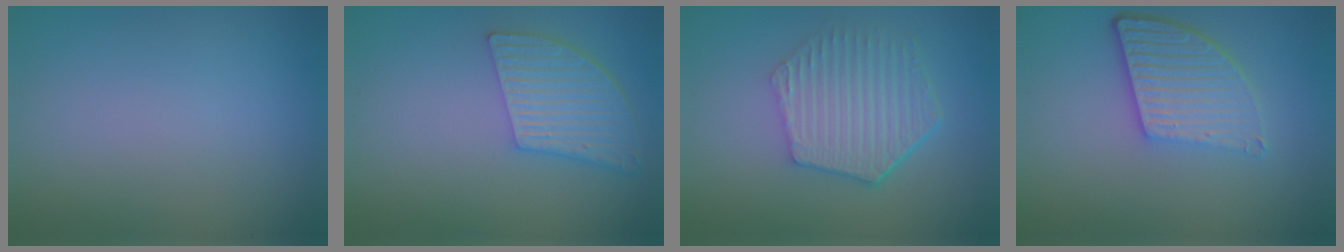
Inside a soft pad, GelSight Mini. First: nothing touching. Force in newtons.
{"total": 5.2, "press": 3.9, "slide": 3.4}
{"total": 5.7, "press": 4.2, "slide": 3.9}
{"total": 5.6, "press": 3.9, "slide": 4.0}